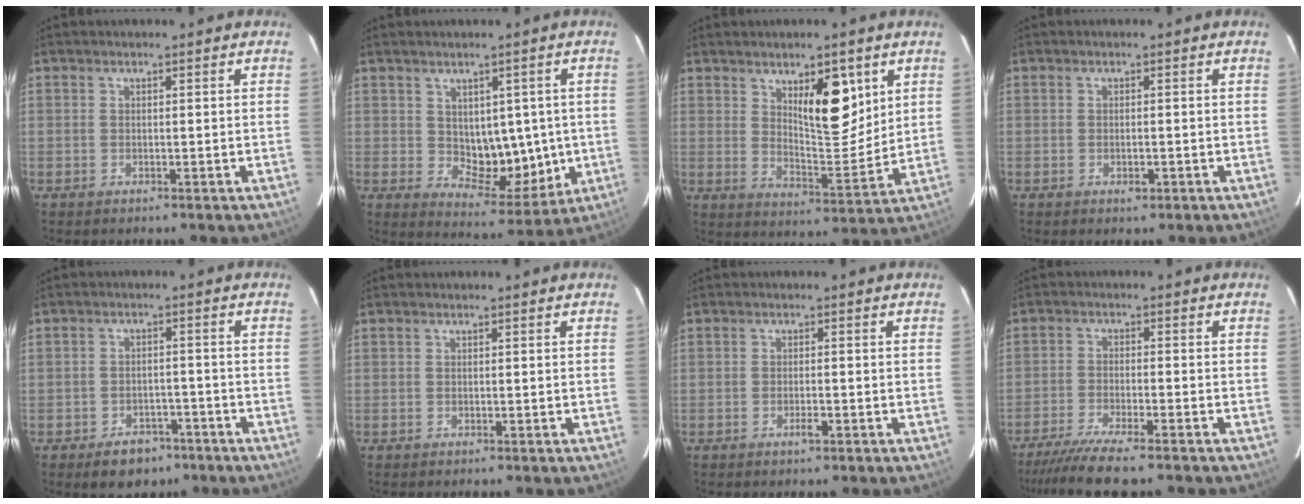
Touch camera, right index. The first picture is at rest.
{"total": 8.9, "force": [0.2, 5.3, 7.2], "torque": [-0.088, 0.001, 0.026]}
{"total": 9.8, "force": [4.5, 3.1, 8.2], "torque": [-0.130, -0.010, 0.080]}
{"total": 1.3, "force": [-0.6, 0.5, 1.1], "torque": [-0.021, -0.002, -0.005]}
{"total": 5.8, "force": [-3.8, 3.6, 2.4], "torque": [-0.037, 0.005, -0.051]}
{"total": 0.0}
{"total": 1.7, "force": [-0.9, 0.2, 1.4], "torque": [-0.025, -0.001, -0.014]}
{"total": 9.0, "force": [-7.4, 0.1, 5.0], "torque": [-0.072, -0.023, -0.119]}